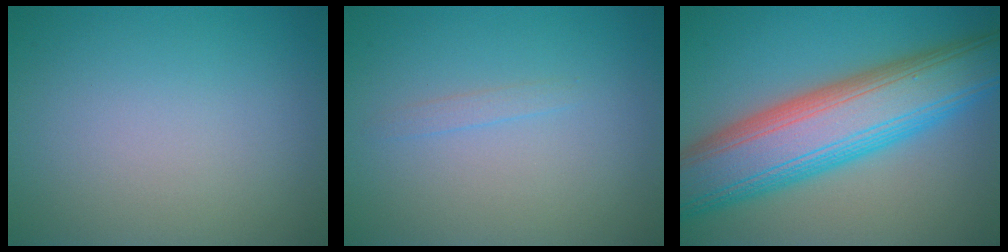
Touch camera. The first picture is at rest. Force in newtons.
{"total": 0.7, "press": 0.7, "slide": 0.1}
{"total": 12.1, "press": 12.1, "slide": 0.4}